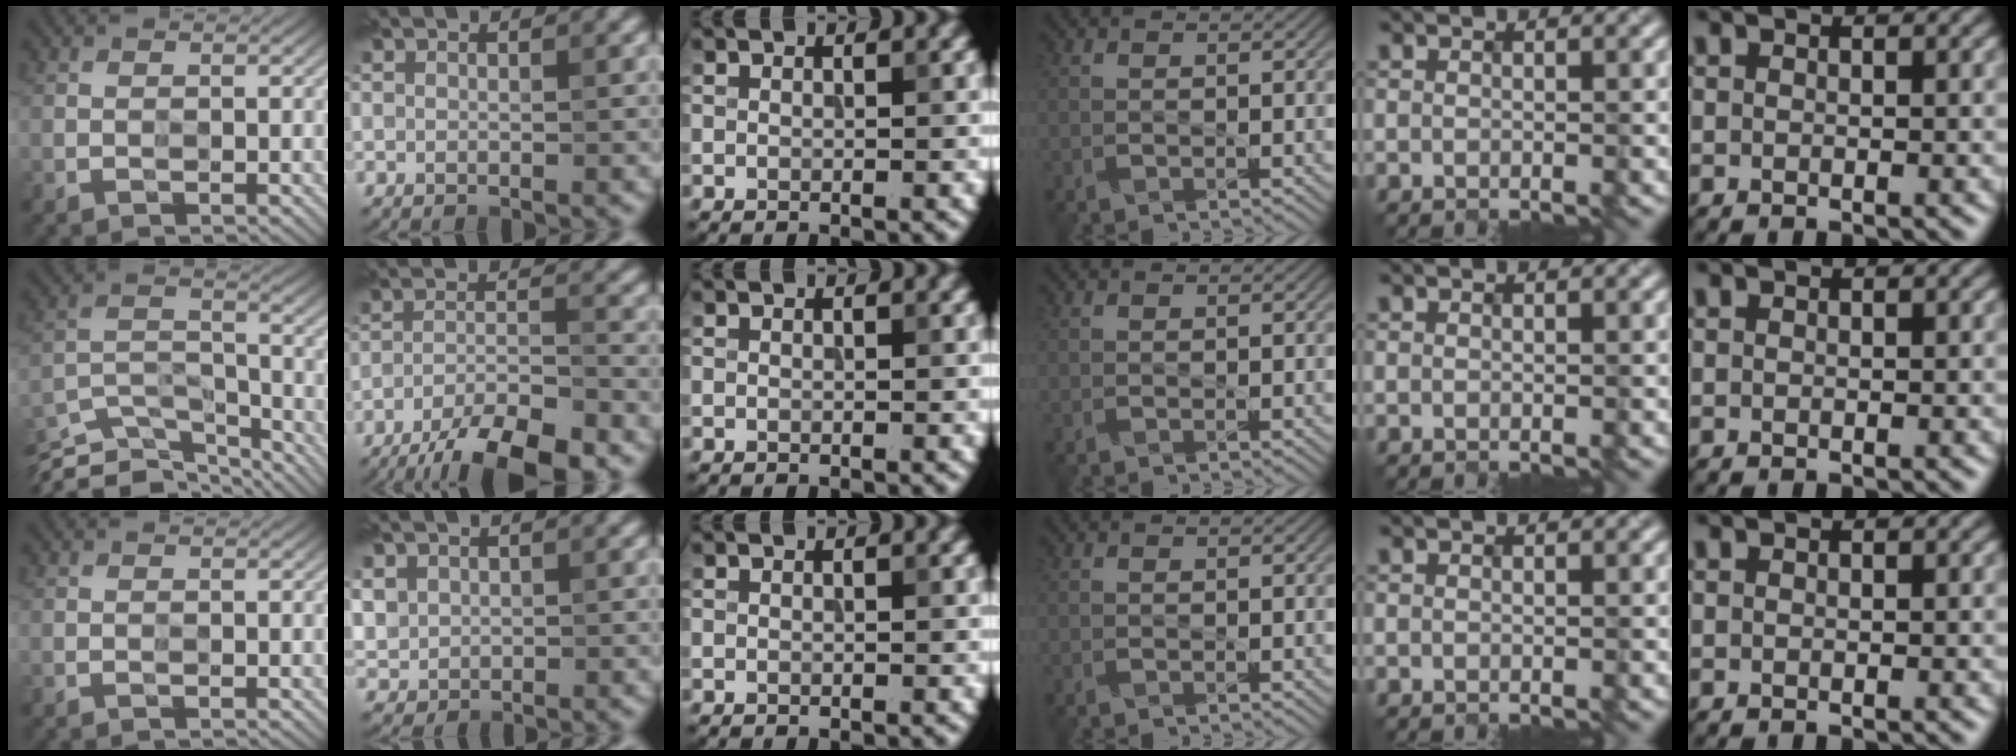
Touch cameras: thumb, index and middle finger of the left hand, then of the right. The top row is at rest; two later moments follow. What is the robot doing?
{"motion": "insert", "object": "pill capsule"}